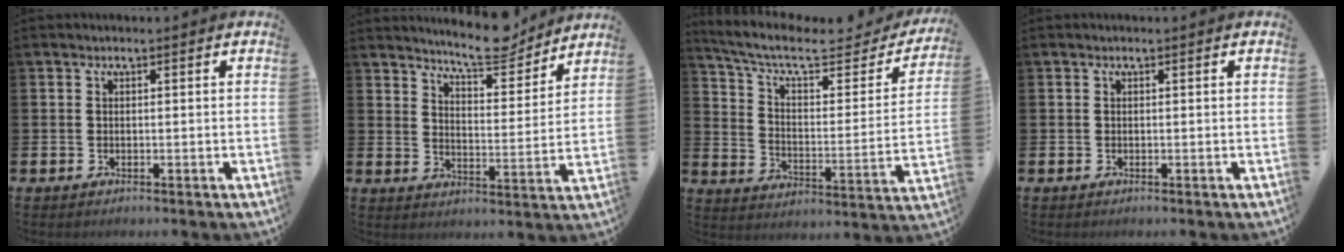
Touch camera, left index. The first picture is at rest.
{"total": 8.4, "force": [8.1, 1.3, 2.0], "torque": [-0.043, -0.054, 0.144]}
{"total": 8.5, "force": [6.8, 2.8, 4.4], "torque": [-0.111, -0.045, 0.109]}
{"total": 0.0}